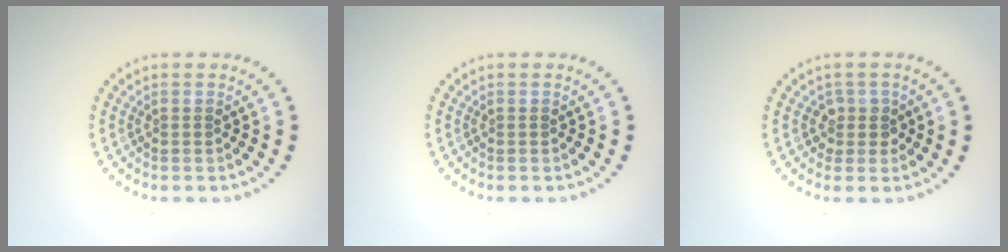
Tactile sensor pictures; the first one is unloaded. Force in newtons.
{"total": 0.0}
{"total": 1.6, "press": 1.3, "slide": 1.0}